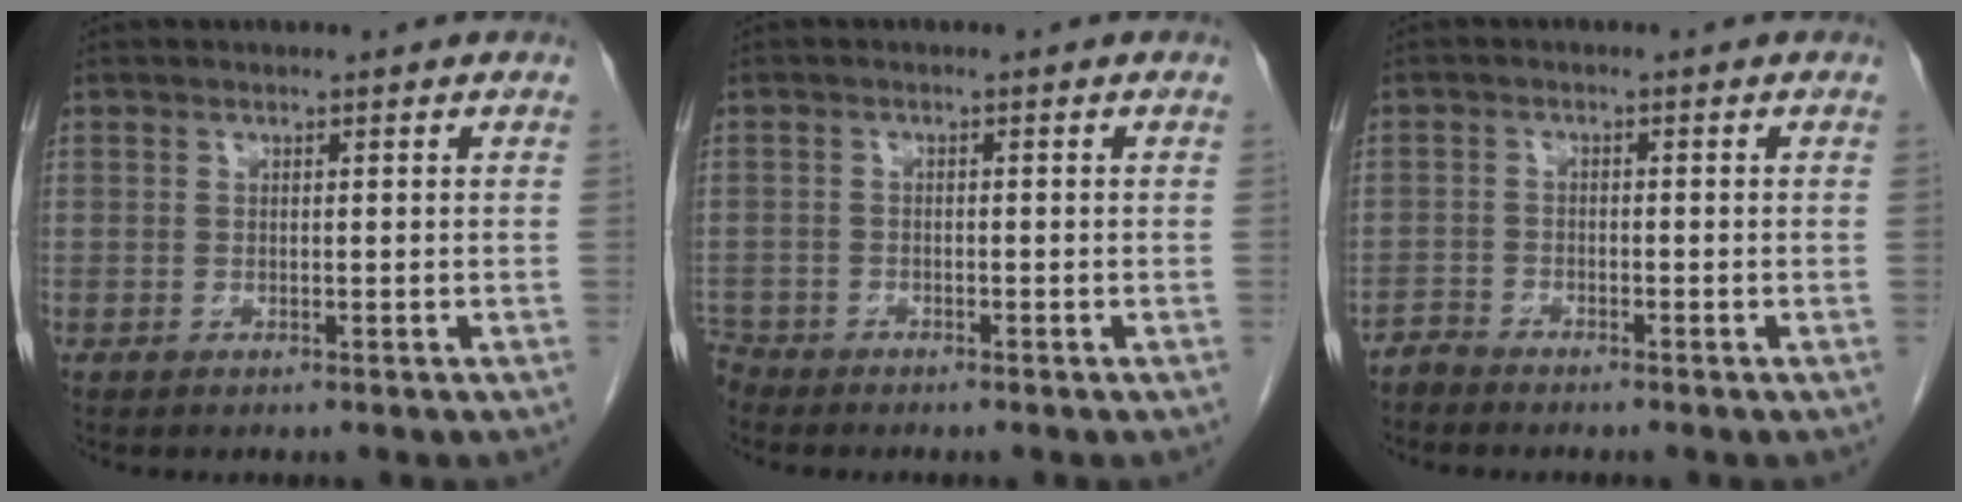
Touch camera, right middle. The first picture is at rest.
{"total": 2.7, "force": [-2.6, 0.7, -0.2], "torque": [0.005, -0.006, -0.050]}
{"total": 1.9, "force": [-1.8, 0.2, -0.3], "torque": [0.011, -0.004, -0.037]}